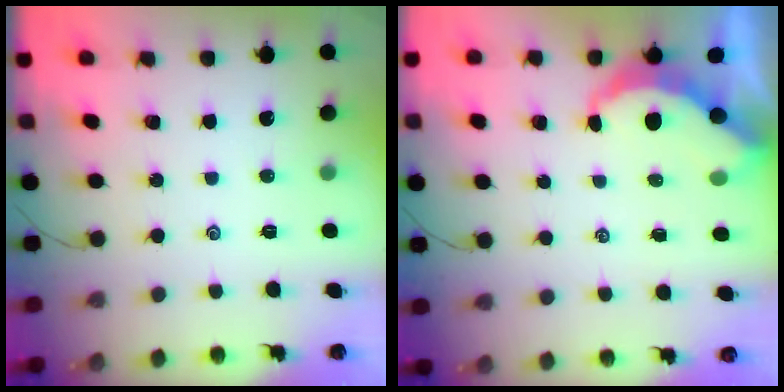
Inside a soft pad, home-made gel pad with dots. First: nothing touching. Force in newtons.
{"total": 4.4, "press": 4.4, "slide": 0.5}